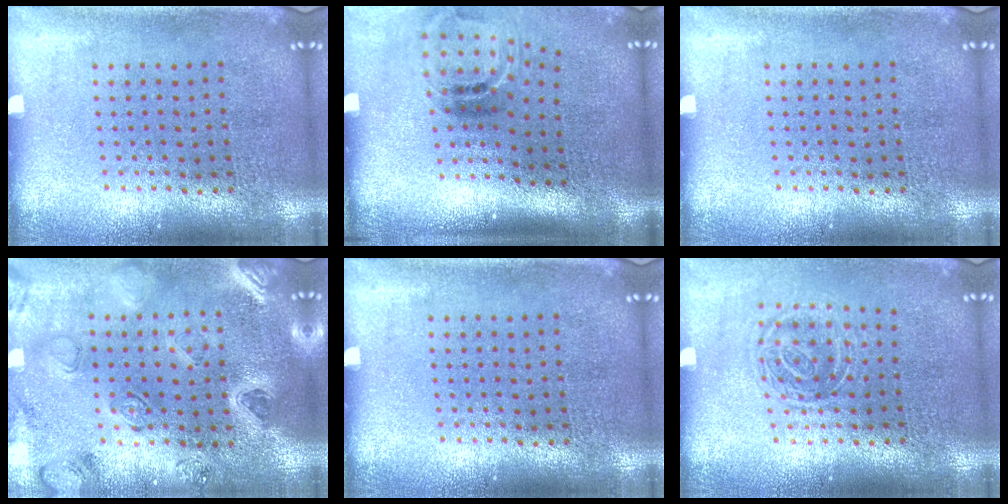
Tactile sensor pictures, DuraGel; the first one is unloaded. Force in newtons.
{"total": 1.8, "press": 1.1, "slide": 1.4}
{"total": 0.0}
{"total": 1.4, "press": 1.4, "slide": 0.2}
{"total": 0.0}
{"total": 1.3, "press": 1.1, "slide": 0.7}